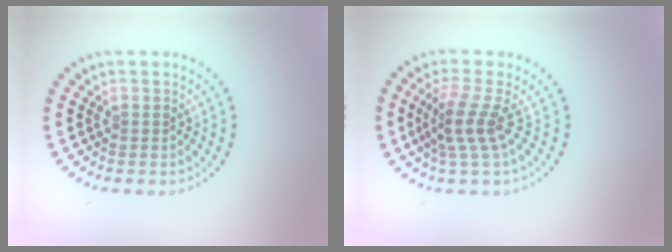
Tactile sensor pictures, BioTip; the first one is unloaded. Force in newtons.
{"total": 2.9, "press": 1.9, "slide": 2.2}